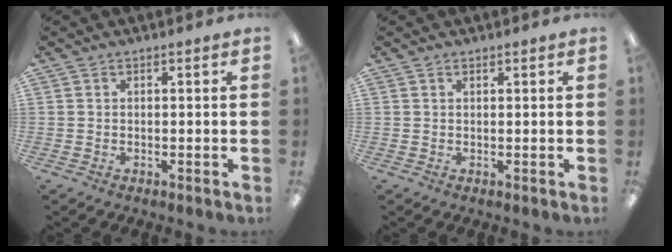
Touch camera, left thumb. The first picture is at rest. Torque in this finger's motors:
{"motor_torque": [0.34, -0.14, -0.76, 0.07, -0.01]}